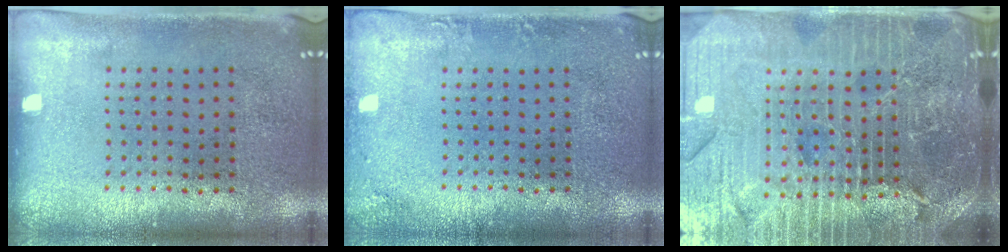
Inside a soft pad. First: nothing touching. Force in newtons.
{"total": 1.3, "press": 1.3, "slide": 0.0}
{"total": 5.8, "press": 5.1, "slide": 2.6}